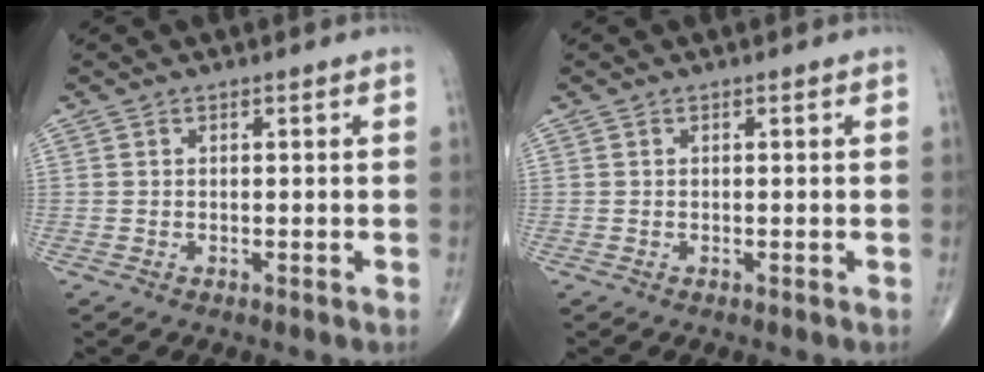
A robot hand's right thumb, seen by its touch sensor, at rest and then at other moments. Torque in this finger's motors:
{"motor_torque": [0.01, 0.01, -0.14, -0.03, 0.00]}